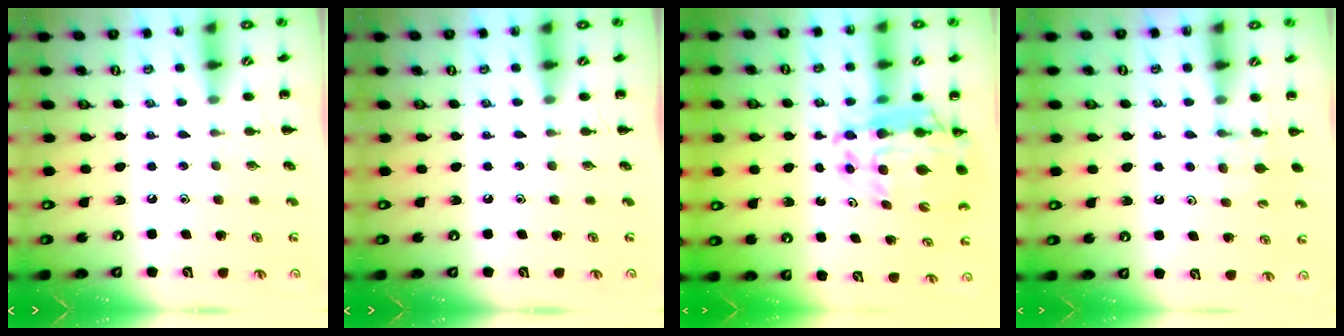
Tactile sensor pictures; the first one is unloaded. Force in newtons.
{"total": 0.0}
{"total": 14.7, "press": 14.2, "slide": 3.8}
{"total": 4.8, "press": 4.5, "slide": 1.5}